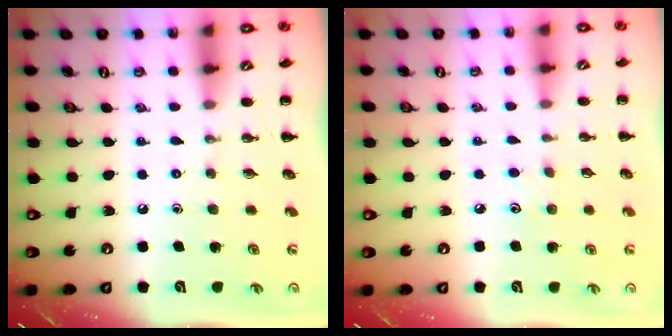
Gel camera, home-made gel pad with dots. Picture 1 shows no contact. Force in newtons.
{"total": 4.2, "press": 4.0, "slide": 1.0}